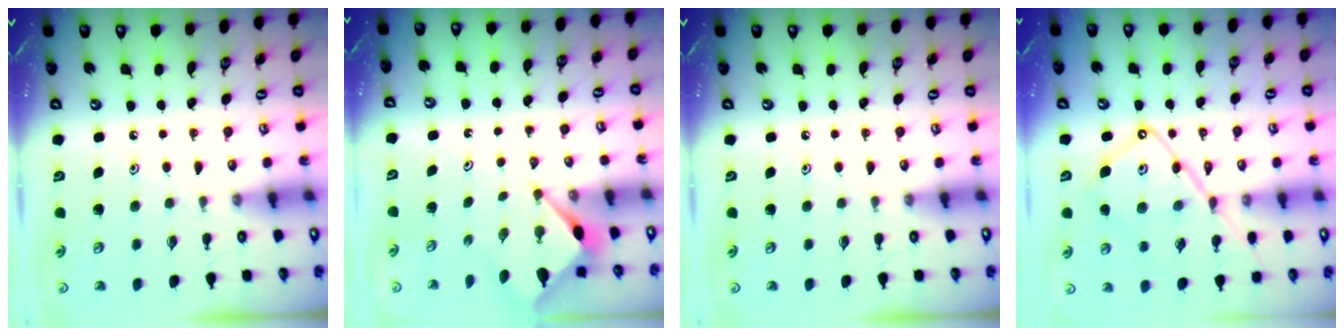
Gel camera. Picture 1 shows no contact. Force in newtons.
{"total": 3.0, "press": 2.9, "slide": 0.3}
{"total": 0.0}
{"total": 15.3, "press": 15.2, "slide": 1.2}